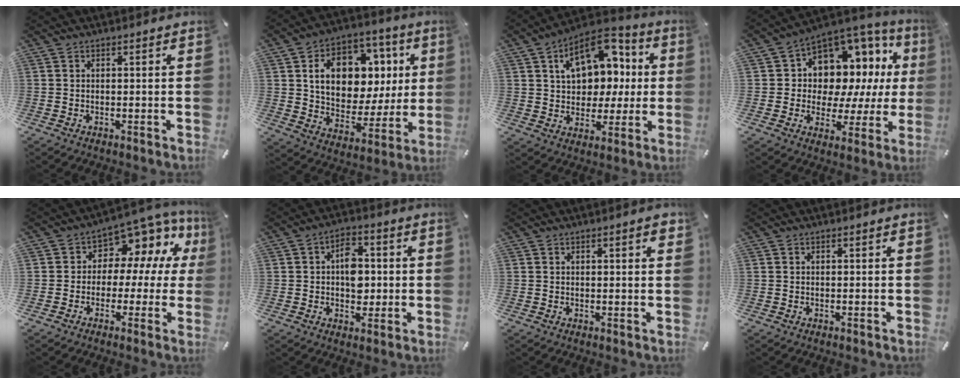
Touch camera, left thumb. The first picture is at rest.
{"total": 16.5, "force": [5.2, 12.2, 9.8], "torque": [-0.148, -0.022, 0.099]}
{"total": 14.7, "force": [5.7, 10.9, 8.1], "torque": [-0.119, -0.025, 0.107]}
{"total": 10.5, "force": [4.7, 8.4, 4.3], "torque": [-0.064, -0.064, 0.089]}
{"total": 7.8, "force": [3.2, 6.1, 3.7], "torque": [-0.064, -0.040, 0.059]}
{"total": 7.6, "force": [0.2, 5.3, 5.4], "torque": [-0.064, 0.000, -0.001]}
{"total": 1.8, "force": [0.8, 0.4, 1.6], "torque": [-0.024, -0.001, 0.011]}
{"total": 0.0}